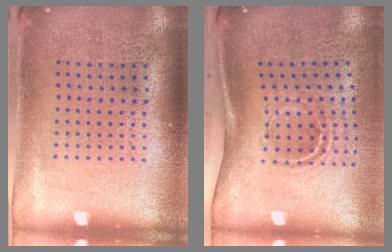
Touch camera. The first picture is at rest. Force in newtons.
{"total": 2.0, "press": 1.2, "slide": 1.7}